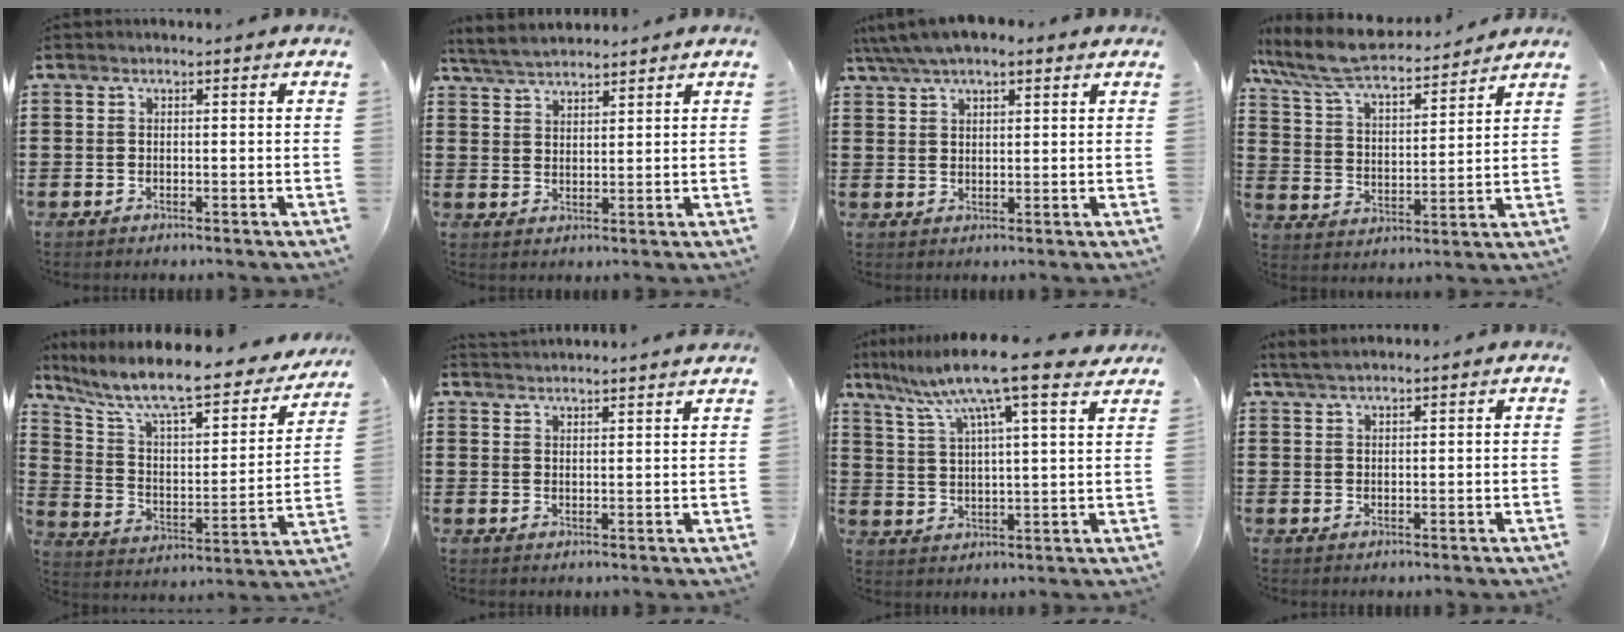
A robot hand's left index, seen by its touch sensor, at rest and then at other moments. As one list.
[{"total": 4.0, "force": [3.9, 0.7, 1.0], "torque": [-0.032, -0.007, 0.072]}, {"total": 4.7, "force": [3.6, 1.5, 2.5], "torque": [-0.057, 0.000, 0.066]}, {"total": 8.3, "force": [7.4, 1.3, 3.5], "torque": [-0.098, -0.038, 0.127]}, {"total": 10.1, "force": [8.4, 1.4, 5.5], "torque": [-0.134, -0.063, 0.137]}, {"total": 2.7, "force": [2.6, -0.6, -0.3], "torque": [-0.001, -0.009, 0.050]}, {"total": 11.5, "force": [8.7, 0.5, 7.6], "torque": [-0.166, -0.035, 0.142]}, {"total": 2.1, "force": [1.8, 0.3, 1.1], "torque": [-0.025, 0.002, 0.035]}]